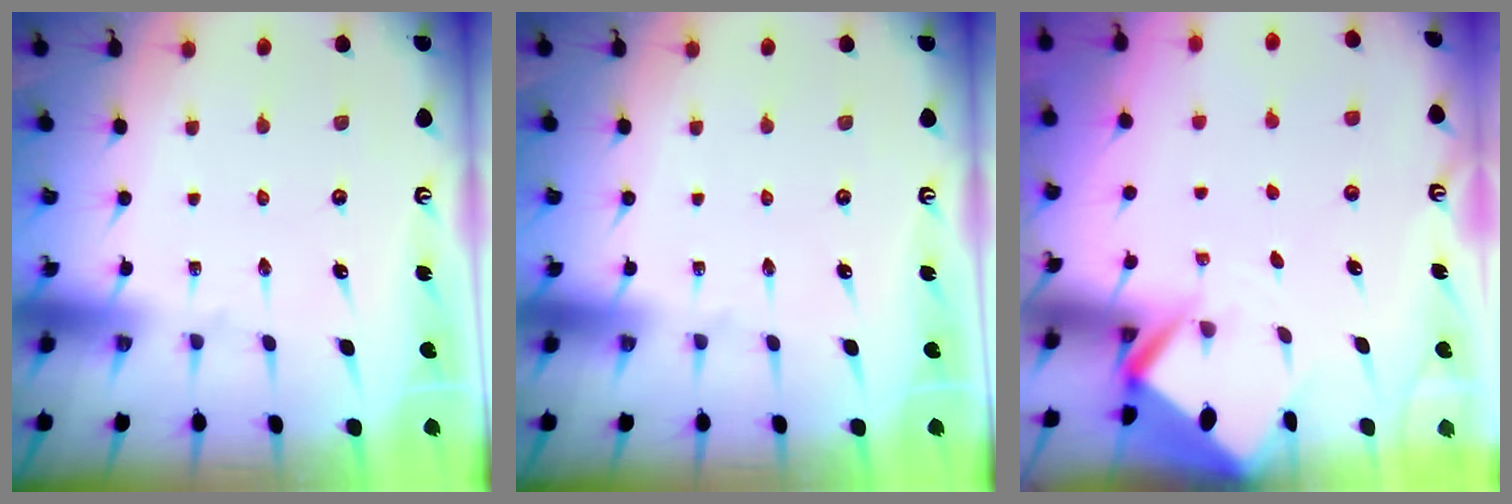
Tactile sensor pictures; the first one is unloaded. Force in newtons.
{"total": 0.0}
{"total": 3.6, "press": 3.6, "slide": 0.2}